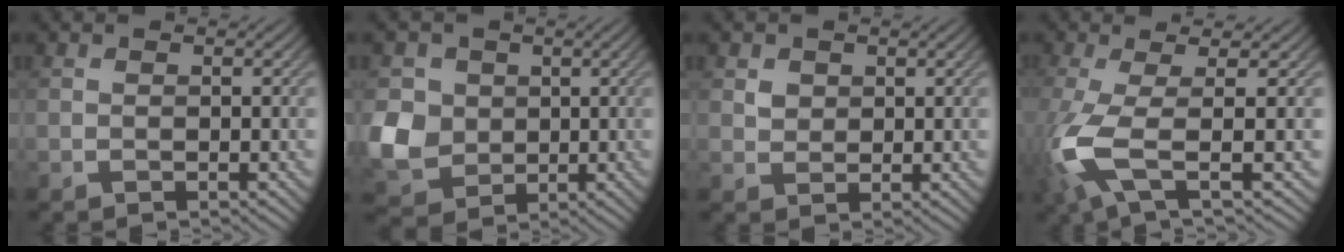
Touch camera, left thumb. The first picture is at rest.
{"total": 7.6, "force": [0.6, 6.8, 3.4], "torque": [-0.116, -0.014, 0.003]}
{"total": 1.8, "force": [0.9, 1.4, 0.5], "torque": [-0.014, -0.003, 0.015]}
{"total": 8.0, "force": [-1.5, 1.8, 7.6], "torque": [-0.172, -0.011, -0.036]}